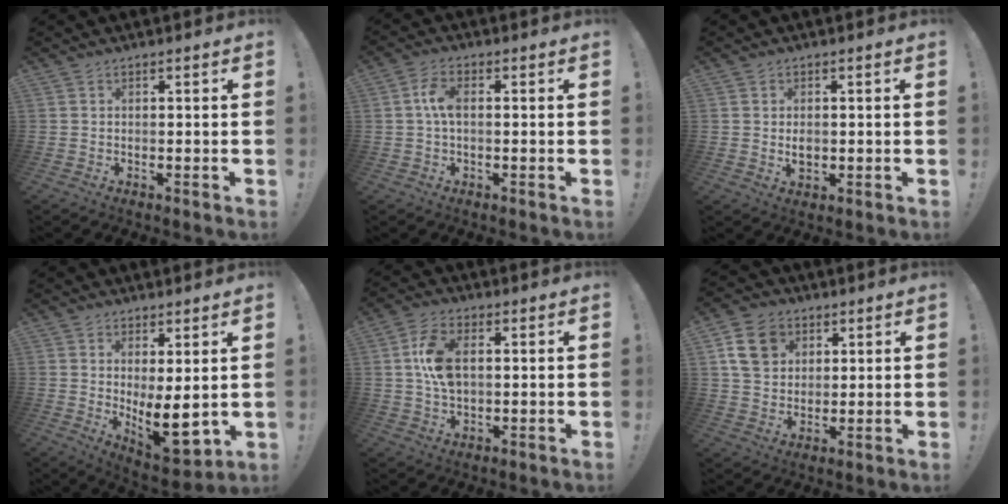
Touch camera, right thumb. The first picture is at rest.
{"total": 5.5, "force": [0.3, 2.7, 4.8], "torque": [-0.094, 0.012, 0.007]}
{"total": 3.2, "force": [-0.2, 2.4, 2.1], "torque": [-0.023, -0.002, -0.005]}
{"total": 10.4, "force": [-0.3, 4.2, 9.5], "torque": [-0.110, -0.032, 0.004]}
{"total": 10.1, "force": [1.4, 6.0, 8.0], "torque": [-0.152, 0.001, 0.026]}
{"total": 12.7, "force": [4.9, 10.0, 6.0], "torque": [-0.086, -0.010, 0.101]}